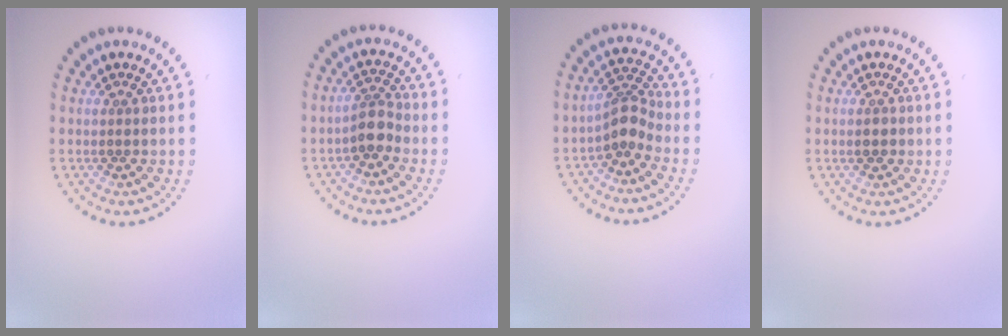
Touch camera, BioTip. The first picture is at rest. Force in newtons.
{"total": 2.5, "press": 2.0, "slide": 1.4}
{"total": 2.9, "press": 2.2, "slide": 2.0}
{"total": 1.2, "press": 1.1, "slide": 0.2}